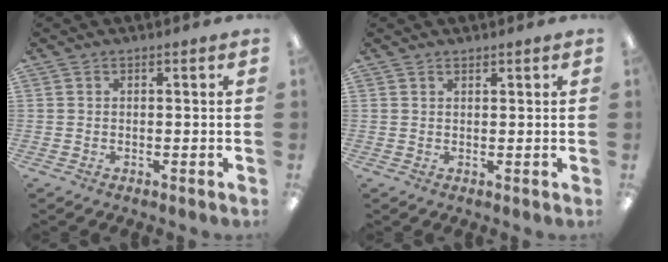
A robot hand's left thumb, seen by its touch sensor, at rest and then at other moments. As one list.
[{"total": 0.8, "force": [0.8, 0.2, 0.1], "torque": [-0.002, -0.001, 0.015]}]